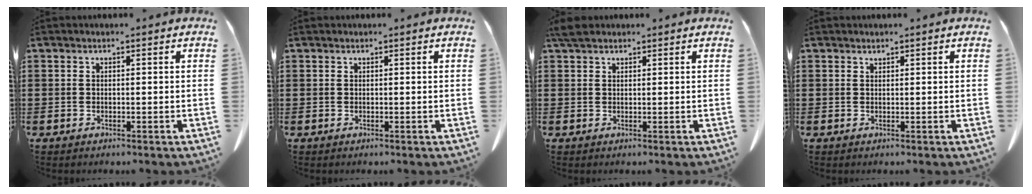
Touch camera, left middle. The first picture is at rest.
{"total": 0.0}
{"total": 2.6, "force": [2.1, 1.1, 1.1], "torque": [-0.030, 0.005, 0.041]}
{"total": 0.6, "force": [0.6, 0.0, 0.1], "torque": [-0.004, -0.003, 0.014]}